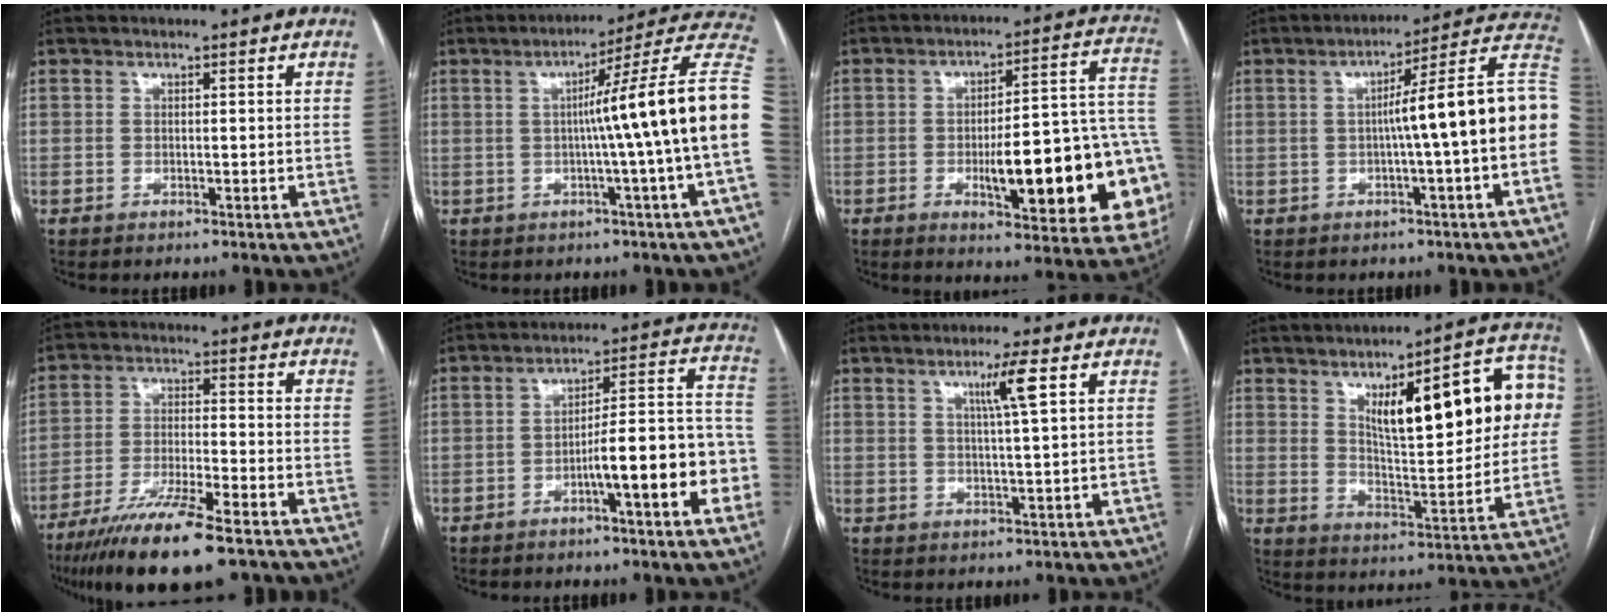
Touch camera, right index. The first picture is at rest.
{"total": 17.0, "force": [-0.3, -2.8, 16.8], "torque": [-0.202, 0.018, -0.015]}
{"total": 23.7, "force": [-5.6, 4.9, 22.5], "torque": [-0.217, 0.024, -0.060]}
{"total": 14.9, "force": [-0.8, -1.2, 14.8], "torque": [-0.195, 0.035, -0.020]}
{"total": 13.8, "force": [-9.8, 1.6, 9.6], "torque": [-0.177, -0.033, -0.169]}
{"total": 12.8, "force": [-4.8, 1.6, 11.8], "torque": [-0.149, 0.034, -0.064]}
{"total": 4.5, "force": [2.0, -0.8, 4.0], "torque": [-0.072, -0.004, 0.035]}
{"total": 19.4, "force": [5.6, 5.4, 17.8], "torque": [-0.238, 0.024, 0.083]}